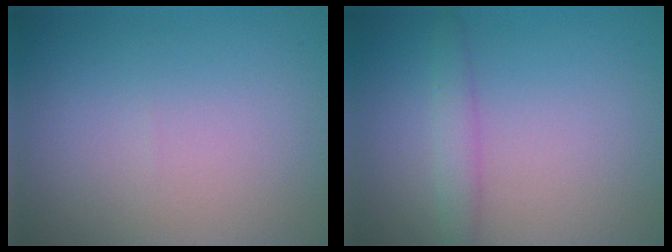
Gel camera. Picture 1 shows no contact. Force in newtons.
{"total": 1.9, "press": 1.9, "slide": 0.1}